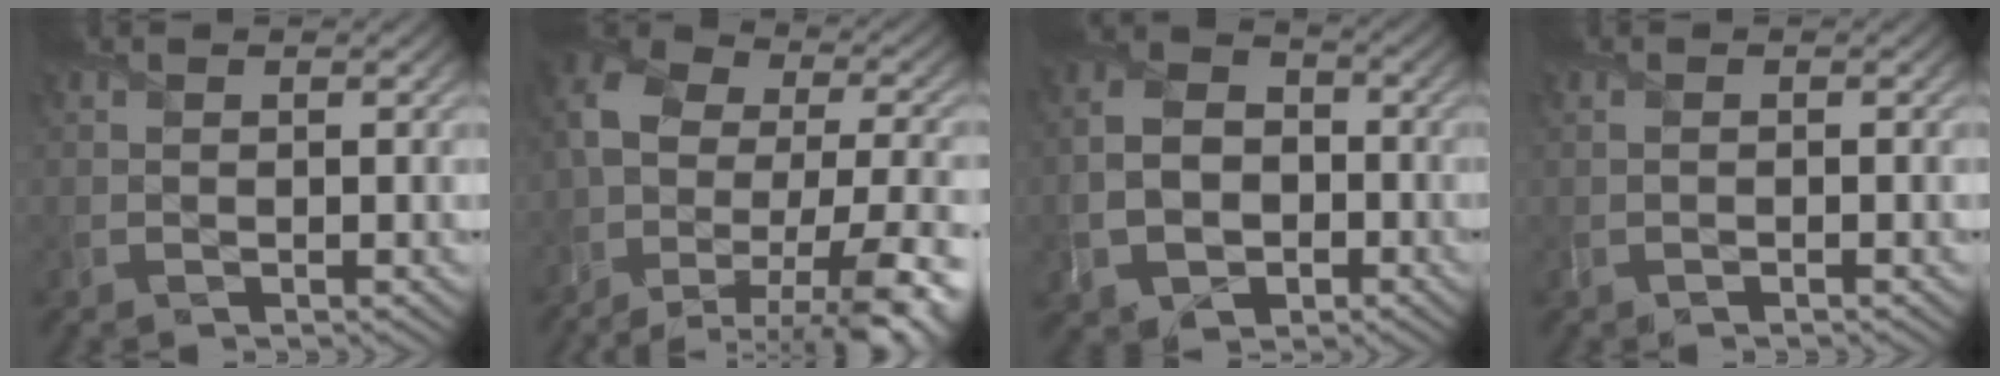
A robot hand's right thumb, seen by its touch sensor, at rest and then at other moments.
{"total": 16.3, "force": [-7.9, 9.3, 10.9], "torque": [-0.214, -0.029, -0.079]}
{"total": 8.9, "force": [-2.7, 6.8, 5.2], "torque": [-0.117, -0.025, -0.054]}
{"total": 0.7, "force": [-0.3, 0.1, 0.6], "torque": [-0.013, 0.000, -0.010]}